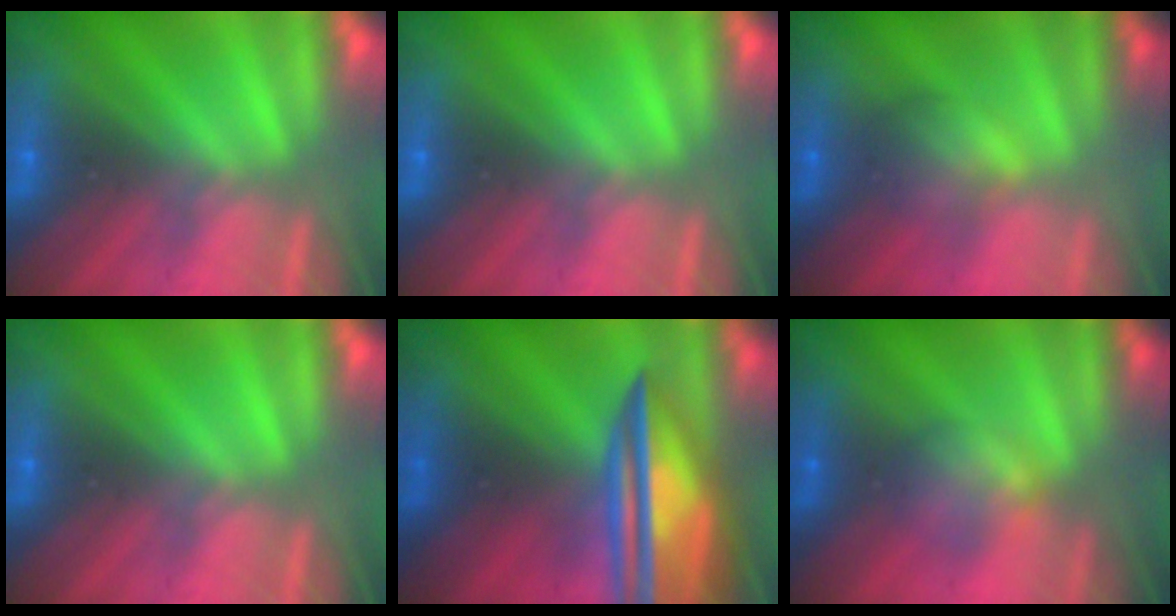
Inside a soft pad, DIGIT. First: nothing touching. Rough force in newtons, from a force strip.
{"total": 0.0}
{"total": 2.1}
{"total": 0.0}
{"total": 7.3}
{"total": 2.3}